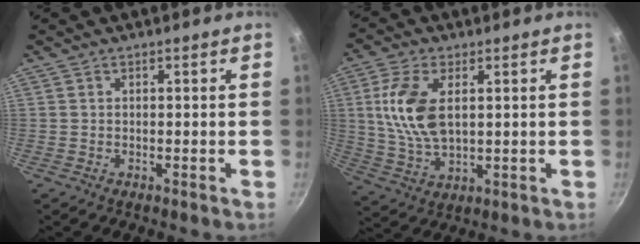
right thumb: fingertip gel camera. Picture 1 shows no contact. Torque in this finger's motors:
{"motor_torque": [-0.48, 1.08, 1.19, 0.15, 0.15]}